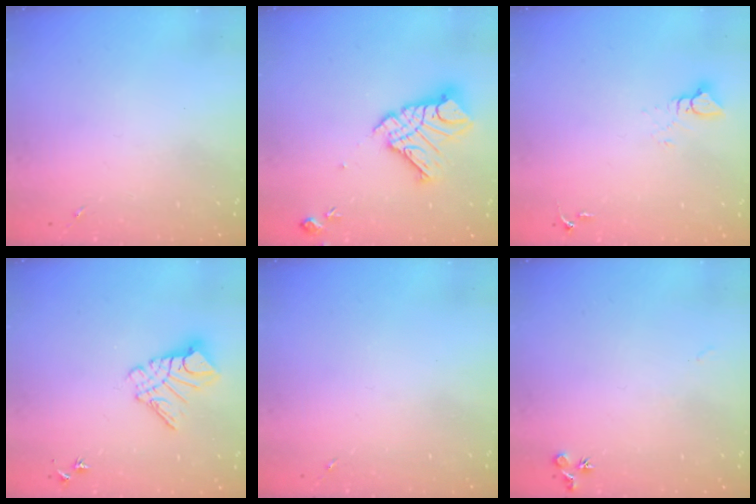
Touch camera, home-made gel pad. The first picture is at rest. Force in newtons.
{"total": 15.2, "press": 15.1, "slide": 1.6}
{"total": 4.2, "press": 4.2, "slide": 0.2}
{"total": 10.6, "press": 10.5, "slide": 1.1}
{"total": 0.0}
{"total": 6.6, "press": 6.6, "slide": 0.6}